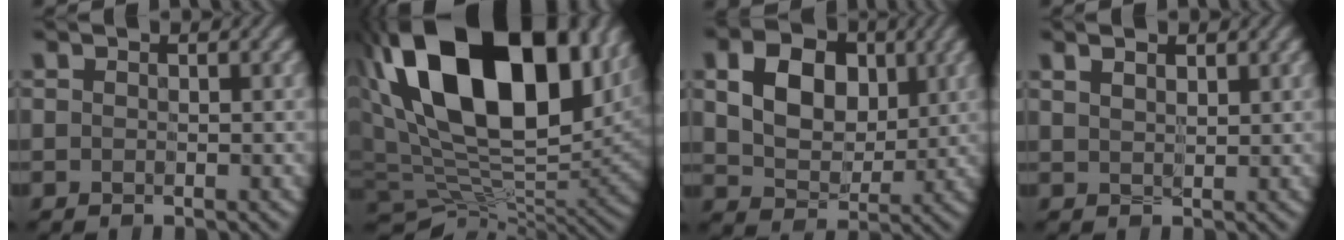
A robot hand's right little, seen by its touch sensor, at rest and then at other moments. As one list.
[{"total": 19.1, "force": [7.6, 11.1, 13.6], "torque": [-0.256, 0.013, 0.143]}, {"total": 6.5, "force": [1.4, 4.6, 4.3], "torque": [-0.091, -0.002, 0.017]}, {"total": 2.2, "force": [1.4, 1.0, 1.4], "torque": [-0.022, 0.011, 0.014]}]